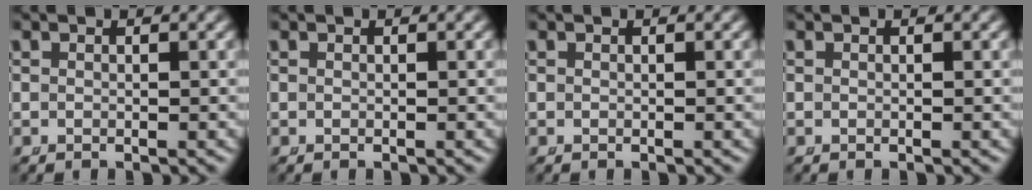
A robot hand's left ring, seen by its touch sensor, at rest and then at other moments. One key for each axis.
{"total": 0.0}
{"total": 0.0}
{"total": 0.0}